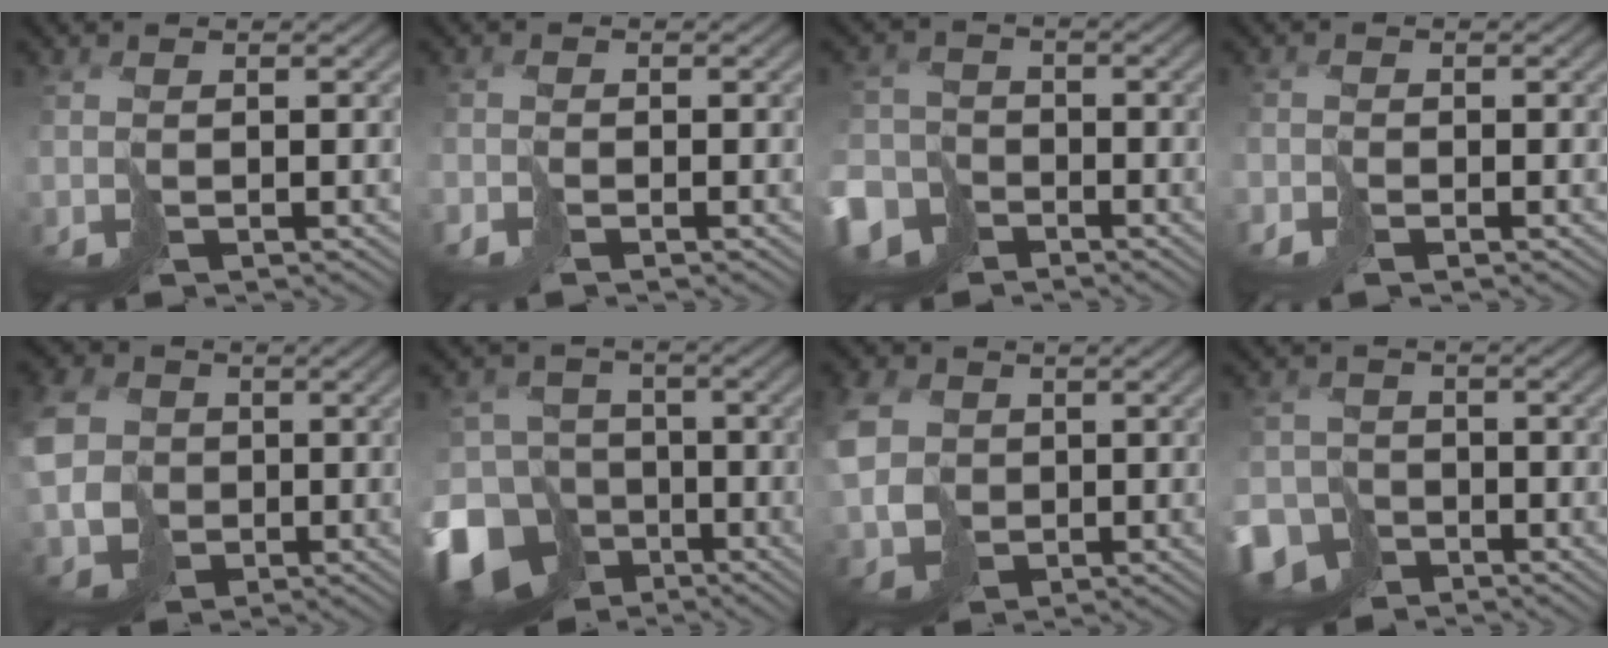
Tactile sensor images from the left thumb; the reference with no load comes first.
{"total": 1.6, "force": [-1.4, 0.7, 0.5], "torque": [-0.013, -0.007, -0.033]}
{"total": 8.0, "force": [-5.0, 5.8, 2.3], "torque": [-0.066, -0.032, -0.096]}
{"total": 1.9, "force": [-1.5, 0.9, 0.5], "torque": [-0.012, -0.008, -0.037]}
{"total": 8.4, "force": [0.3, 7.5, 3.7], "torque": [-0.112, -0.002, 0.004]}
{"total": 15.9, "force": [-8.6, 12.1, 5.6], "torque": [-0.153, -0.060, -0.138]}
{"total": 7.4, "force": [1.3, 6.5, 3.5], "torque": [-0.109, 0.004, 0.024]}
{"total": 6.9, "force": [-4.6, 5.0, 1.2], "torque": [-0.022, -0.025, -0.088]}